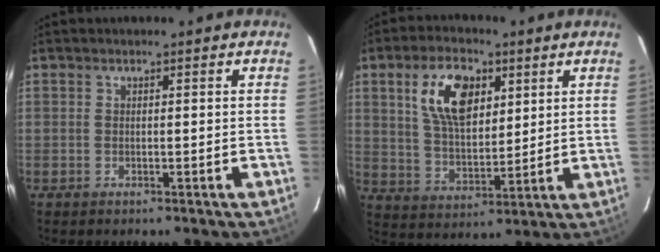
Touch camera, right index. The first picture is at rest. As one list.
[{"total": 12.4, "force": [5.0, 6.6, 9.2], "torque": [-0.167, 0.016, 0.099]}]